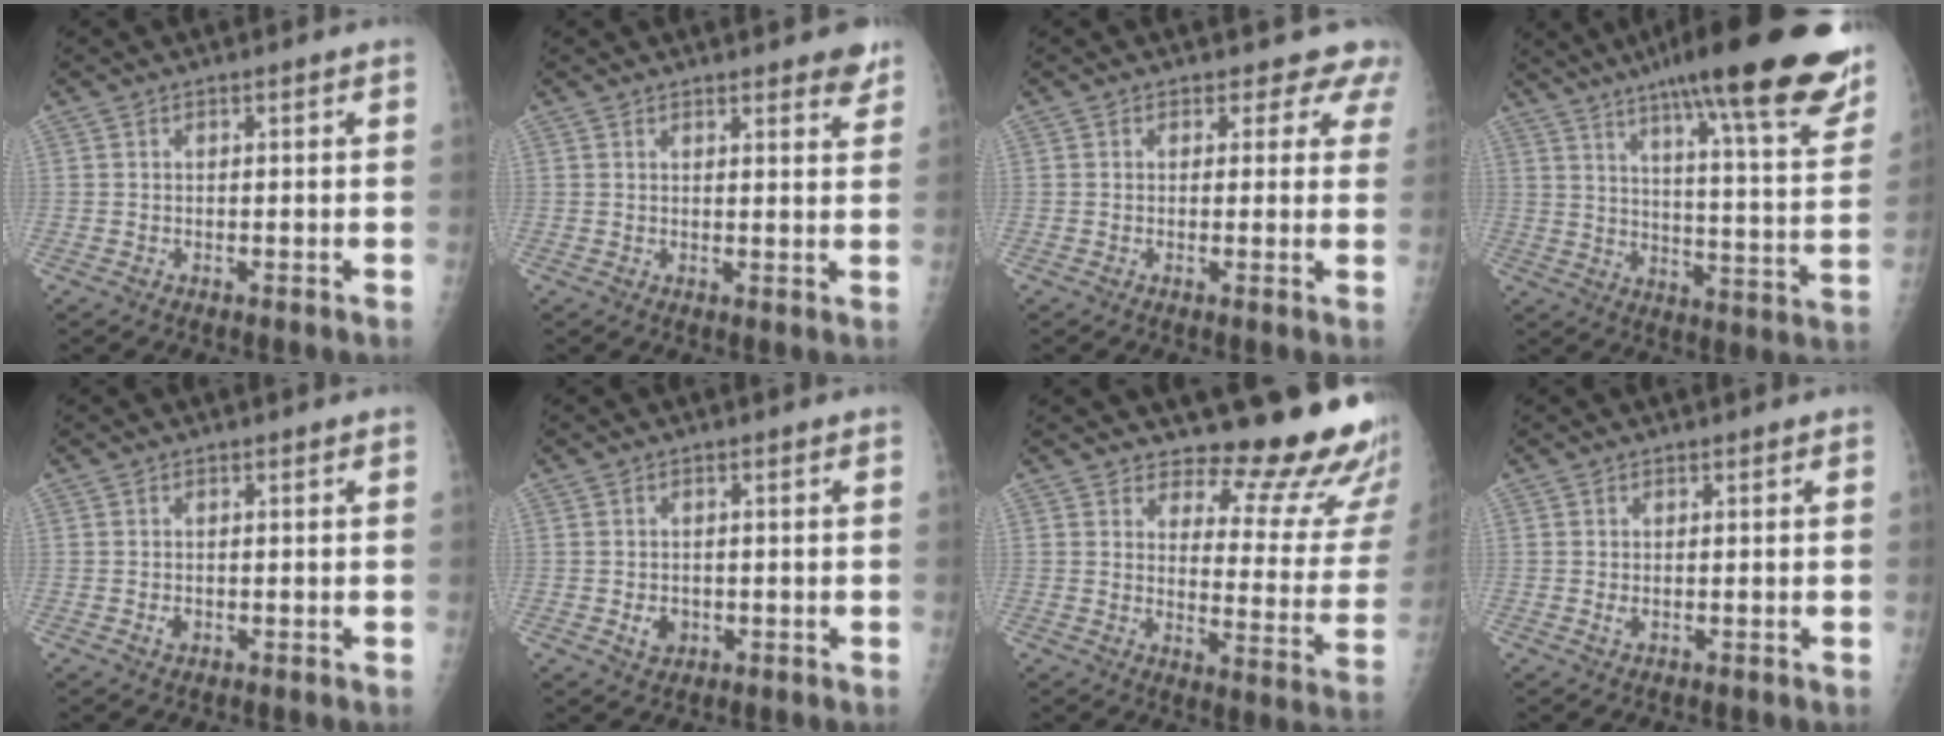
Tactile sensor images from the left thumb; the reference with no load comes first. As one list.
[{"total": 4.7, "force": [3.9, 1.4, 2.3], "torque": [-0.007, -0.018, 0.043]}, {"total": 4.6, "force": [3.8, 2.6, -0.3], "torque": [0.042, -0.018, 0.016]}, {"total": 28.4, "force": [20.2, 4.3, 19.5], "torque": [-0.260, -0.078, 0.274]}, {"total": 1.1, "force": [-0.1, 0.9, 0.6], "torque": [-0.008, 0.000, 0.000]}, {"total": 2.8, "force": [-0.5, 2.3, 1.5], "torque": [-0.013, 0.000, 0.001]}, {"total": 17.6, "force": [15.7, 4.7, 6.3], "torque": [-0.029, -0.159, 0.181]}, {"total": 0.9, "force": [0.2, 0.6, 0.6], "torque": [-0.012, -0.002, 0.004]}]